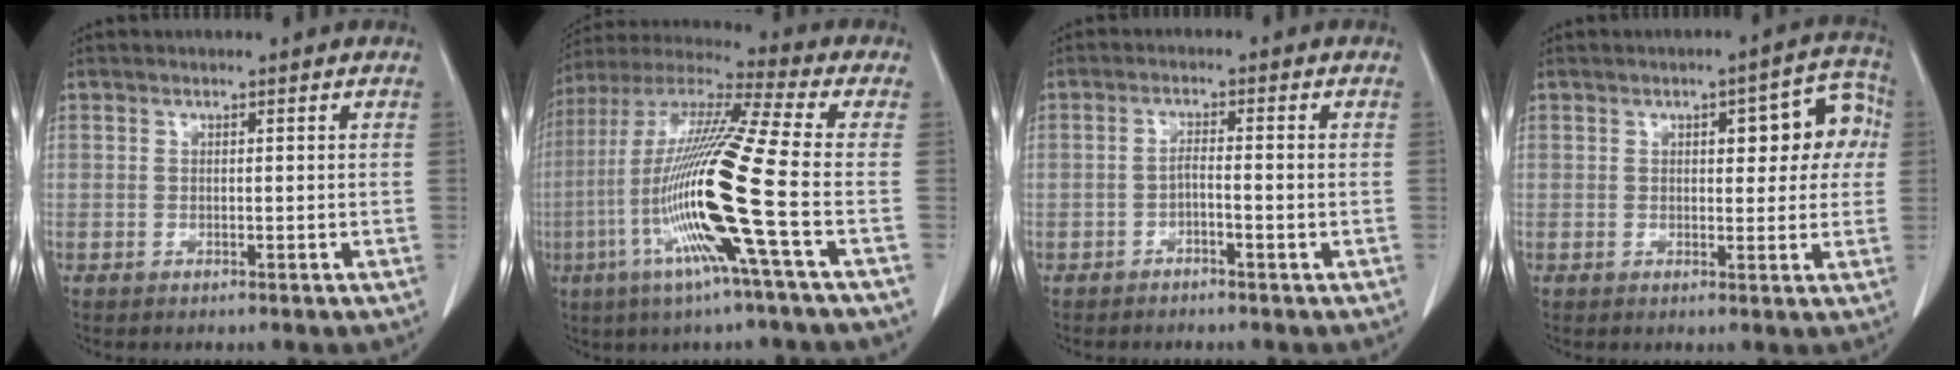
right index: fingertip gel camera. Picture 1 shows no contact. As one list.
[{"total": 19.7, "force": [-5.3, -1.4, 18.9], "torque": [-0.395, -0.021, -0.117]}, {"total": 1.8, "force": [-1.1, 0.0, 1.4], "torque": [-0.022, 0.008, -0.020]}, {"total": 8.4, "force": [1.9, 3.4, 7.4], "torque": [-0.070, 0.033, 0.019]}]